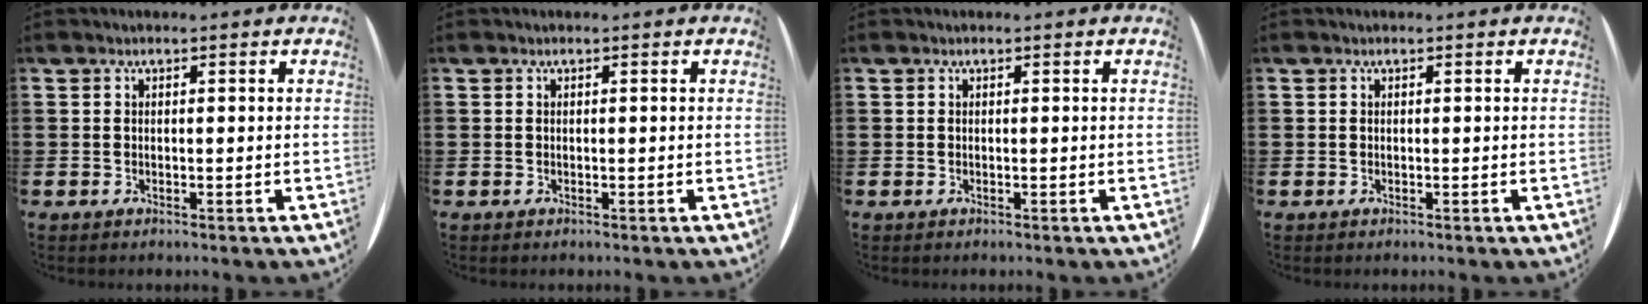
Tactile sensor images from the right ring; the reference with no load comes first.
{"total": 0.0}
{"total": 0.0}
{"total": 0.0}